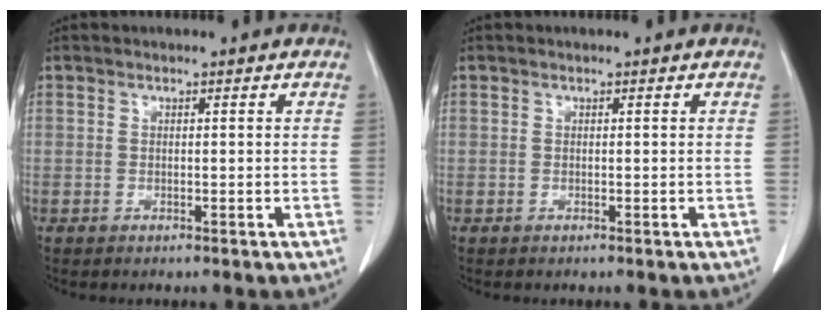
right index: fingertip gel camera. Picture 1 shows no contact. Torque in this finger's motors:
{"motor_torque": [0.00, 0.00, 0.00, 0.00]}